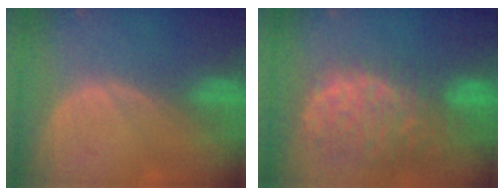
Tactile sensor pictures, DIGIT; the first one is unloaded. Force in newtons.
{"total": 13.5, "press": 11.0, "slide": 7.8}